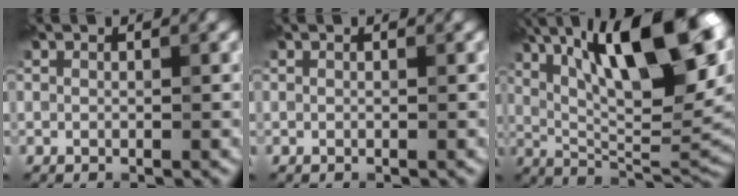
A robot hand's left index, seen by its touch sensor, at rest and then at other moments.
{"total": 0.0}
{"total": 16.1, "force": [6.5, 5.1, 13.8], "torque": [-0.220, 0.015, 0.112]}